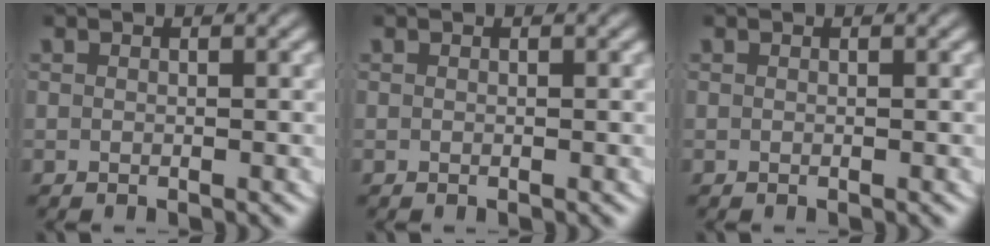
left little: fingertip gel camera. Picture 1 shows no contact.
{"total": 0.0}
{"total": 0.0}